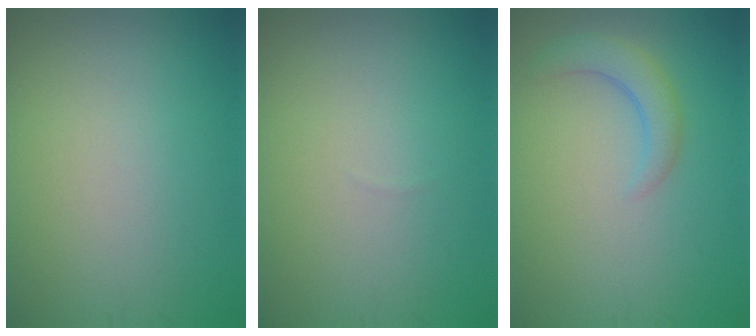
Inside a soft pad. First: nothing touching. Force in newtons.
{"total": 0.0}
{"total": 2.6, "press": 2.5, "slide": 0.3}